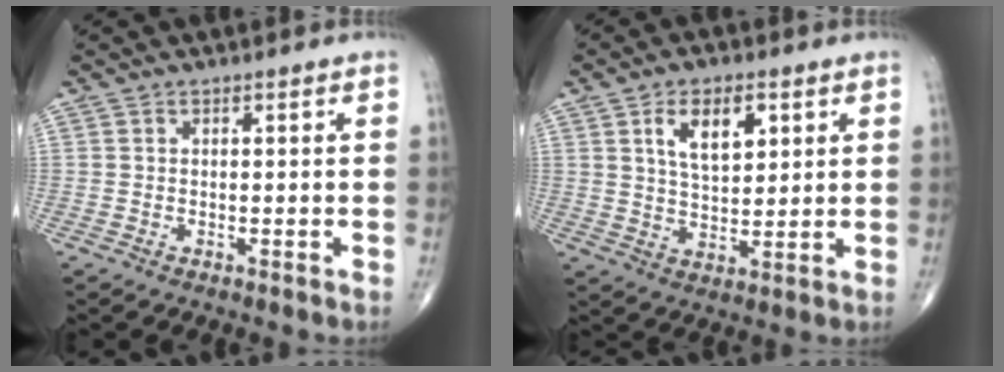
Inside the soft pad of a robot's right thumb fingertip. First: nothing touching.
{"total": 8.8, "force": [3.5, 4.6, 6.6], "torque": [-0.093, -0.016, 0.064]}